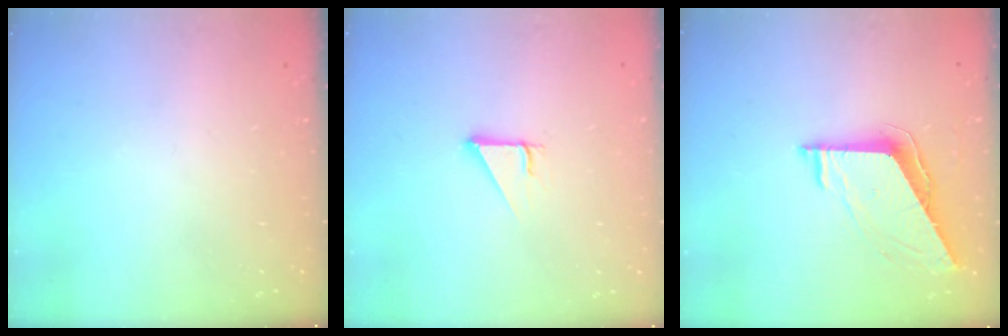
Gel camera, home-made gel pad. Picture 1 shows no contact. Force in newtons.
{"total": 2.7, "press": 2.7, "slide": 0.3}
{"total": 8.1, "press": 8.1, "slide": 0.5}